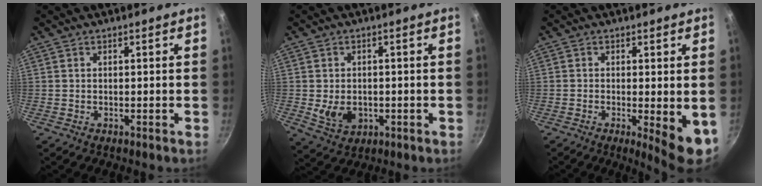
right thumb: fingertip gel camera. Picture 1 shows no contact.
{"total": 6.1, "force": [-0.9, 4.6, 4.0], "torque": [-0.058, -0.005, -0.004]}
{"total": 7.0, "force": [-1.3, 1.6, 6.7], "torque": [-0.085, -0.012, -0.013]}